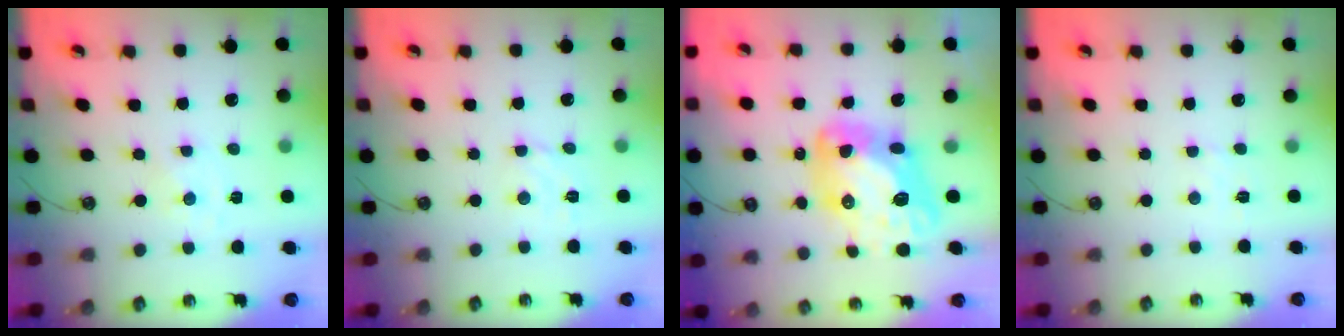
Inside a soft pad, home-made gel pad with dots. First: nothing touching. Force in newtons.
{"total": 2.9, "press": 2.8, "slide": 0.3}
{"total": 17.9, "press": 17.8, "slide": 1.9}
{"total": 1.6, "press": 1.5, "slide": 0.4}